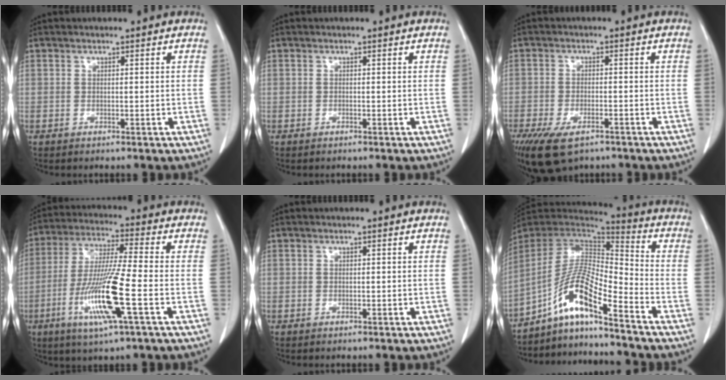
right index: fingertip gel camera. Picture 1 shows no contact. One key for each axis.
{"total": 0.0}
{"total": 10.0, "fx": -6.5, "fy": 4.4, "fz": 6.1, "tx": -0.124, "ty": -0.016, "tz": -0.103}
{"total": 13.6, "fx": -4.4, "fy": 0.0, "fz": 12.8, "tx": -0.263, "ty": -0.019, "tz": -0.086}
{"total": 0.0}
{"total": 11.7, "fx": -7.9, "fy": 0.8, "fz": 8.6, "tx": -0.170, "ty": 0.012, "tz": -0.146}